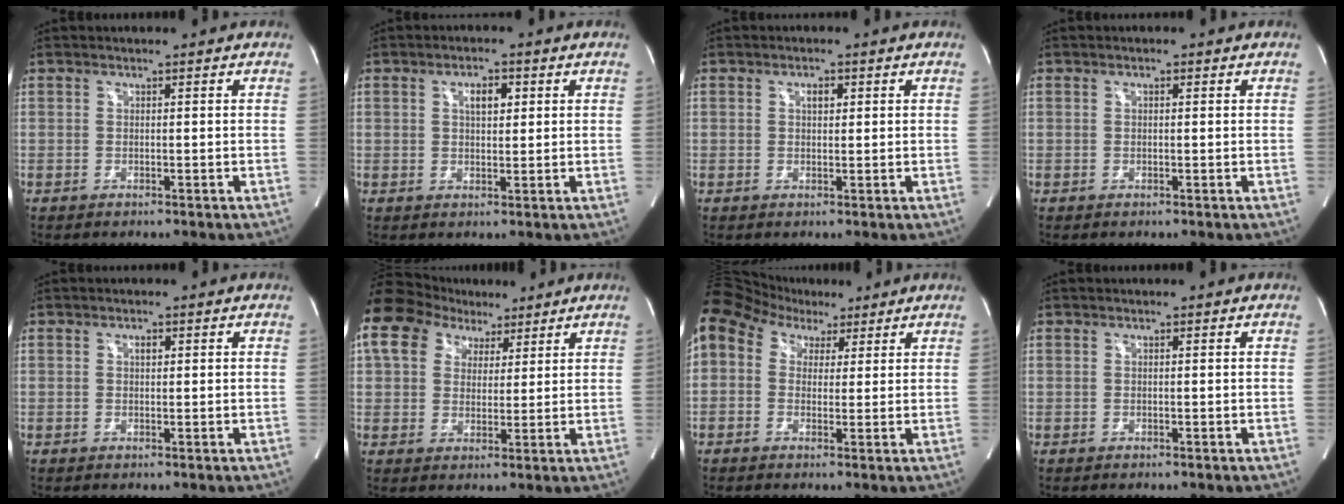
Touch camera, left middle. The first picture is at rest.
{"total": 3.4, "force": [1.2, 1.5, 2.8], "torque": [-0.047, 0.007, 0.019]}
{"total": 1.7, "force": [0.6, 0.8, 1.3], "torque": [-0.022, 0.002, 0.010]}
{"total": 0.8, "force": [0.3, 0.3, 0.6], "torque": [-0.015, 0.003, 0.005]}
{"total": 0.6, "force": [0.2, 0.2, 0.5], "torque": [-0.011, 0.001, 0.004]}
{"total": 20.3, "force": [11.6, 14.1, 8.9], "torque": [-0.255, 0.095, 0.212]}
{"total": 14.1, "force": [7.5, 10.1, 6.5], "torque": [-0.170, 0.086, 0.137]}
{"total": 0.0}